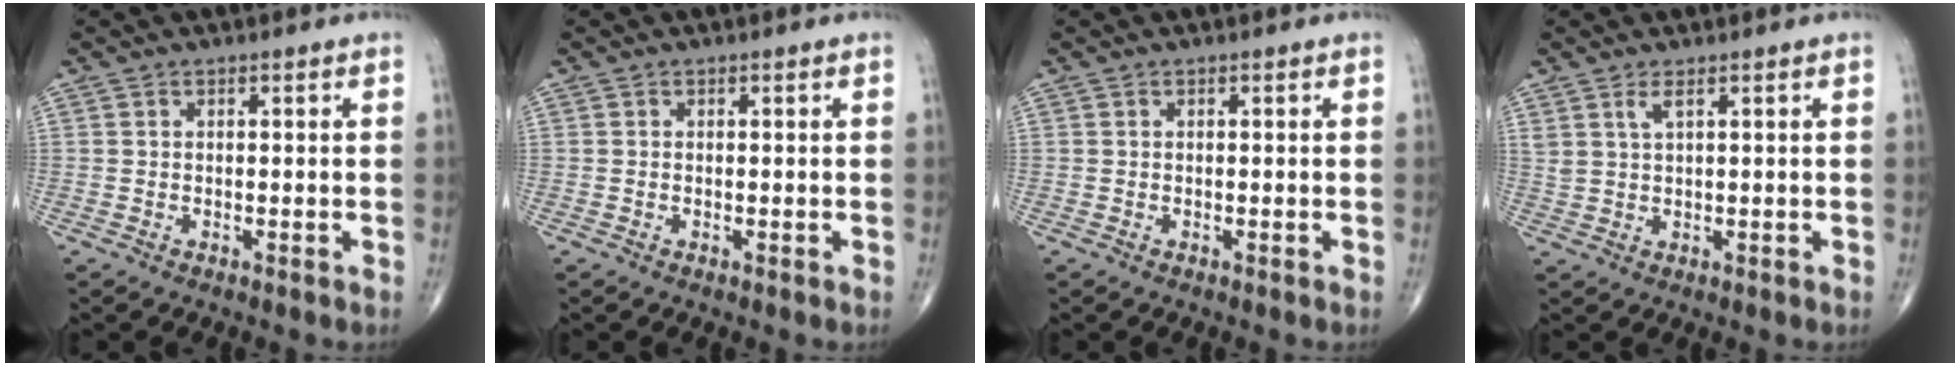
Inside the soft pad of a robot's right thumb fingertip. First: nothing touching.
{"total": 0.0}
{"total": 0.0}
{"total": 2.3, "force": [1.4, 0.5, 1.8], "torque": [-0.042, -0.005, 0.033]}